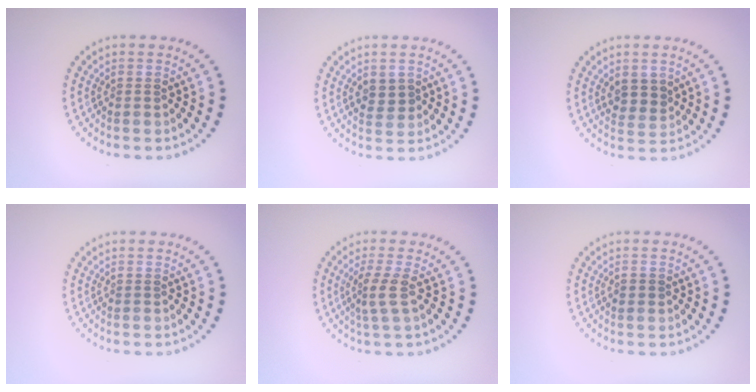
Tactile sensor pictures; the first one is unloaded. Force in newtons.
{"total": 1.3, "press": 1.2, "slide": 0.6}
{"total": 2.2, "press": 2.1, "slide": 0.9}
{"total": 0.0}
{"total": 2.3, "press": 1.7, "slide": 1.6}
{"total": 1.1, "press": 1.1, "slide": 0.1}